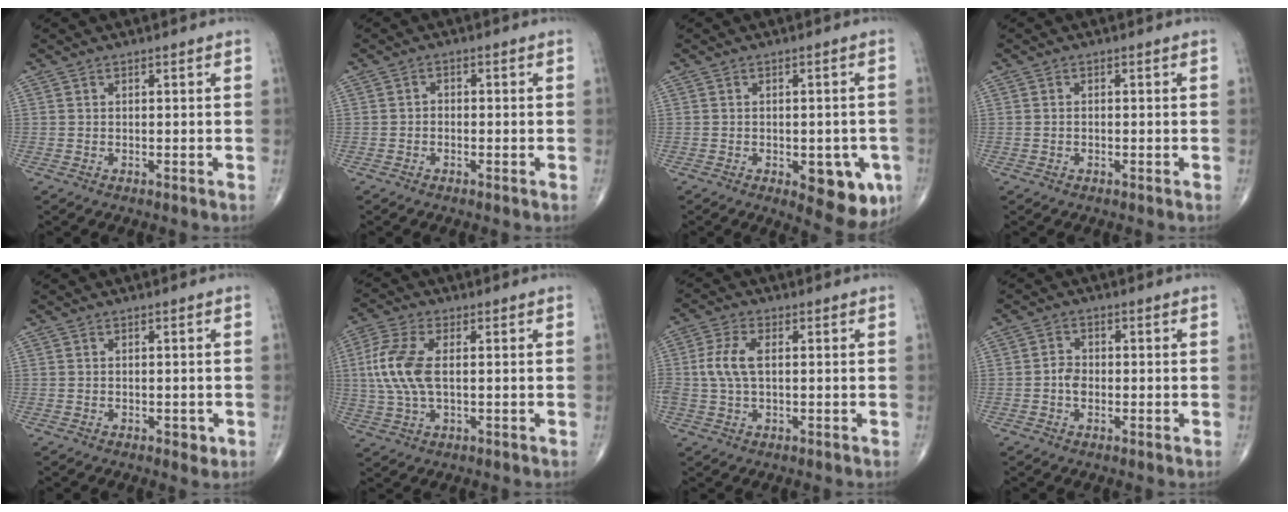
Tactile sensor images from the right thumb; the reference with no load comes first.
{"total": 1.1, "force": [-0.6, 0.8, 0.5], "torque": [0.003, 0.006, -0.015]}
{"total": 10.4, "force": [-3.7, 4.7, 8.5], "torque": [-0.074, 0.002, -0.035]}
{"total": 0.5, "force": [-0.2, 0.4, 0.3], "torque": [-0.007, 0.002, -0.005]}
{"total": 1.6, "force": [-0.6, 0.9, 1.2], "torque": [-0.011, -0.001, -0.006]}
{"total": 9.9, "force": [0.8, 4.8, 8.6], "torque": [-0.210, 0.008, 0.015]}
{"total": 5.9, "force": [0.4, 3.1, 5.1], "torque": [-0.124, 0.011, 0.004]}
{"total": 2.7, "force": [-0.6, 2.0, 1.8], "torque": [-0.024, 0.007, -0.017]}